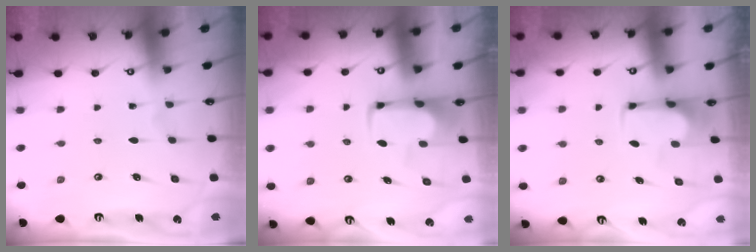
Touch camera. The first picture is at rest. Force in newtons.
{"total": 1.8, "press": 1.7, "slide": 0.5}
{"total": 0.9, "press": 0.3, "slide": 0.8}